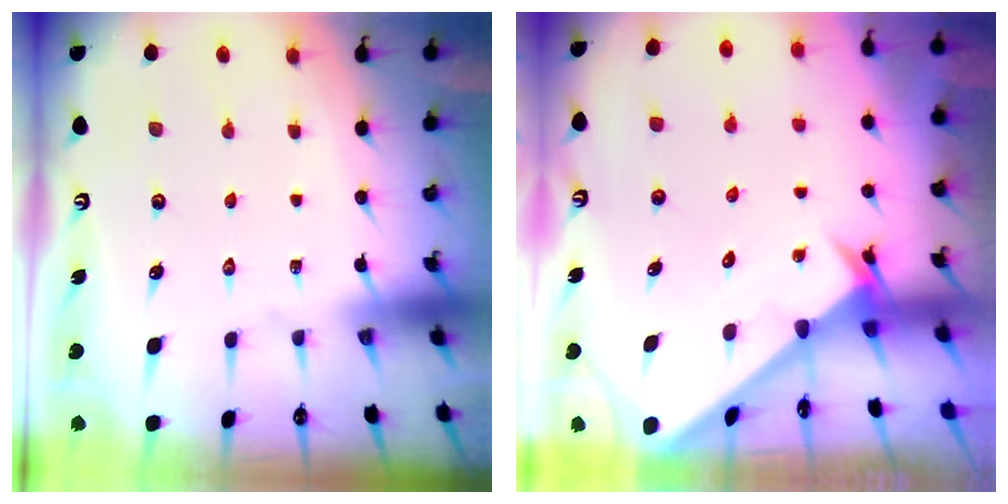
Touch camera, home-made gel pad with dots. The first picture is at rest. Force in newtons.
{"total": 2.4, "press": 2.4, "slide": 0.2}